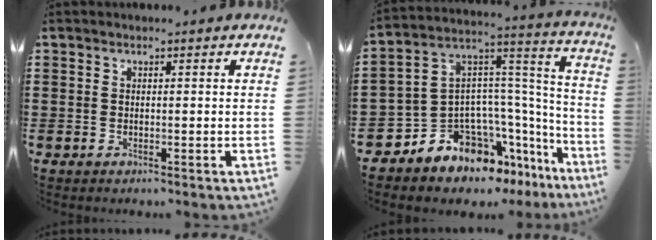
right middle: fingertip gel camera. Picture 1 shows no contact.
{"total": 8.6, "force": [-7.1, 4.4, 2.0], "torque": [-0.069, -0.011, -0.141]}